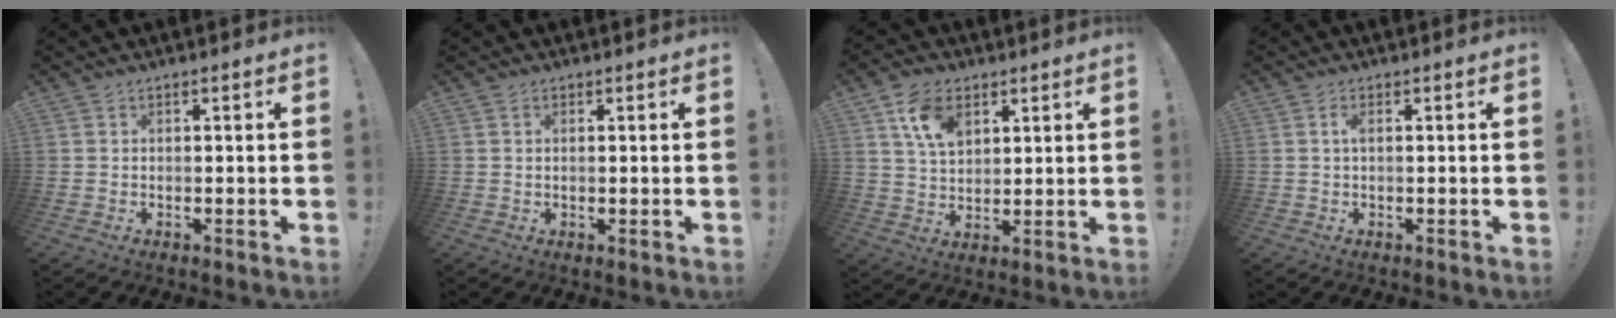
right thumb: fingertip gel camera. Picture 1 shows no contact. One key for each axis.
{"total": 0.8, "fx": 0.4, "fy": 0.2, "fz": 0.6, "tx": -0.011, "ty": 0.000, "tz": 0.007}
{"total": 10.4, "fx": 5.4, "fy": 6.8, "fz": 5.8, "tx": -0.088, "ty": -0.015, "tz": 0.102}
{"total": 1.7, "fx": 0.1, "fy": 0.5, "fz": 1.7, "tx": -0.027, "ty": 0.001, "tz": -0.001}